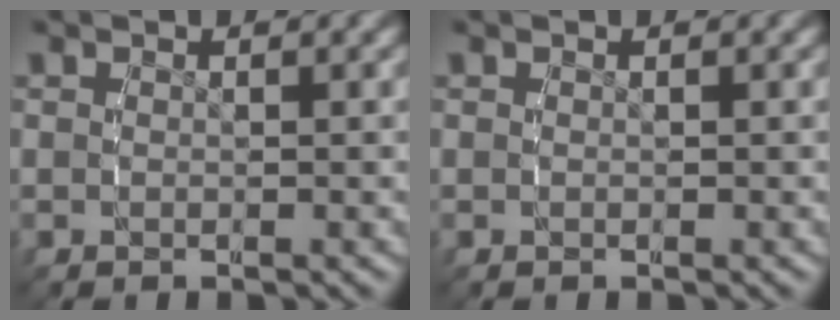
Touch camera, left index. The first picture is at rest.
{"total": 0.0}